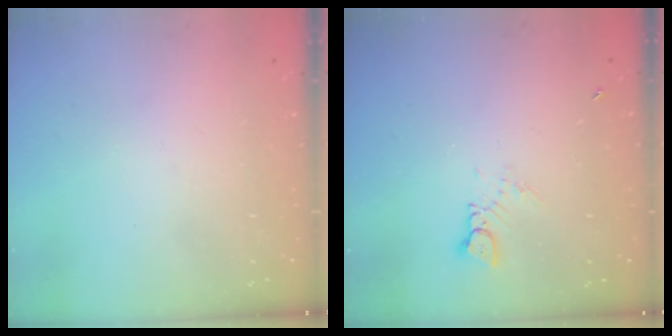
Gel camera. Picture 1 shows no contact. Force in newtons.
{"total": 2.0, "press": 2.0, "slide": 0.1}